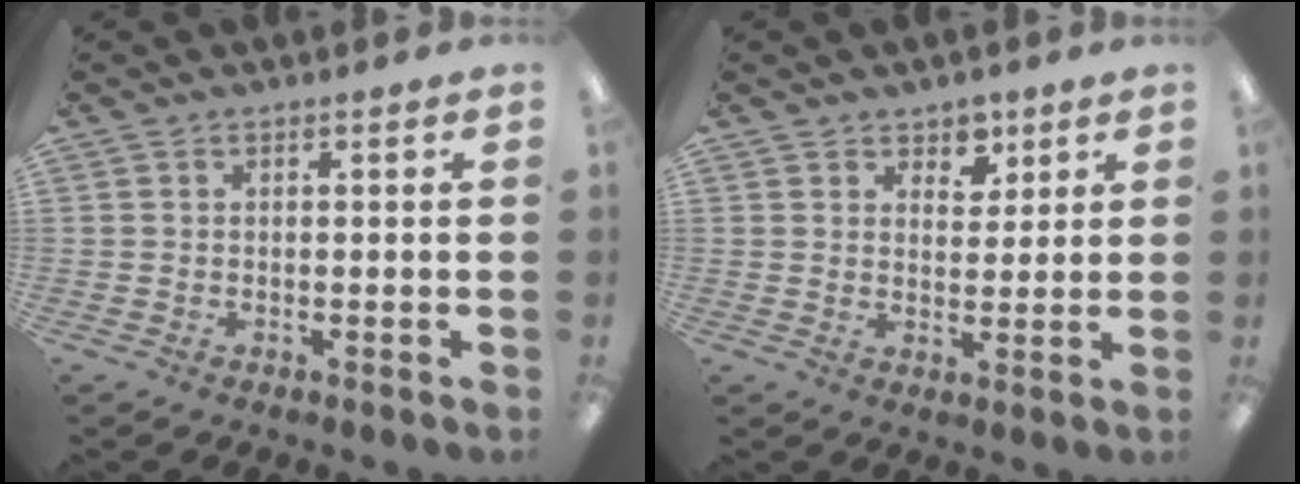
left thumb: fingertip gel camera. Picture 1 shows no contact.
{"total": 5.4, "force": [3.8, 3.6, 1.2], "torque": [0.000, -0.021, 0.063]}